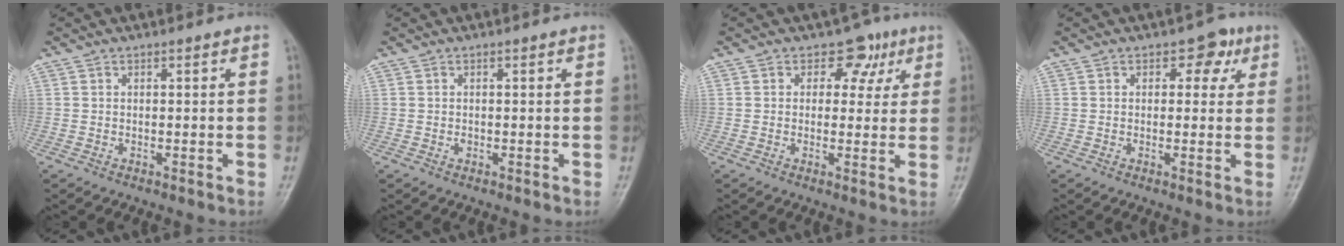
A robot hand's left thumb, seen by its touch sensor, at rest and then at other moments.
{"total": 0.7, "force": [-0.1, 0.6, 0.4], "torque": [-0.003, 0.001, -0.002]}
{"total": 5.7, "force": [2.6, 4.4, 2.6], "torque": [0.008, -0.002, 0.028]}
{"total": 4.6, "force": [1.9, 3.1, 2.8], "torque": [-0.005, -0.001, 0.017]}